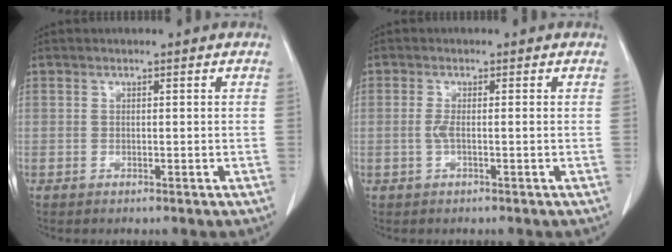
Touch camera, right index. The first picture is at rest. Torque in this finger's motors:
{"motor_torque": [0.34, -0.04, 0.13, 0.01]}